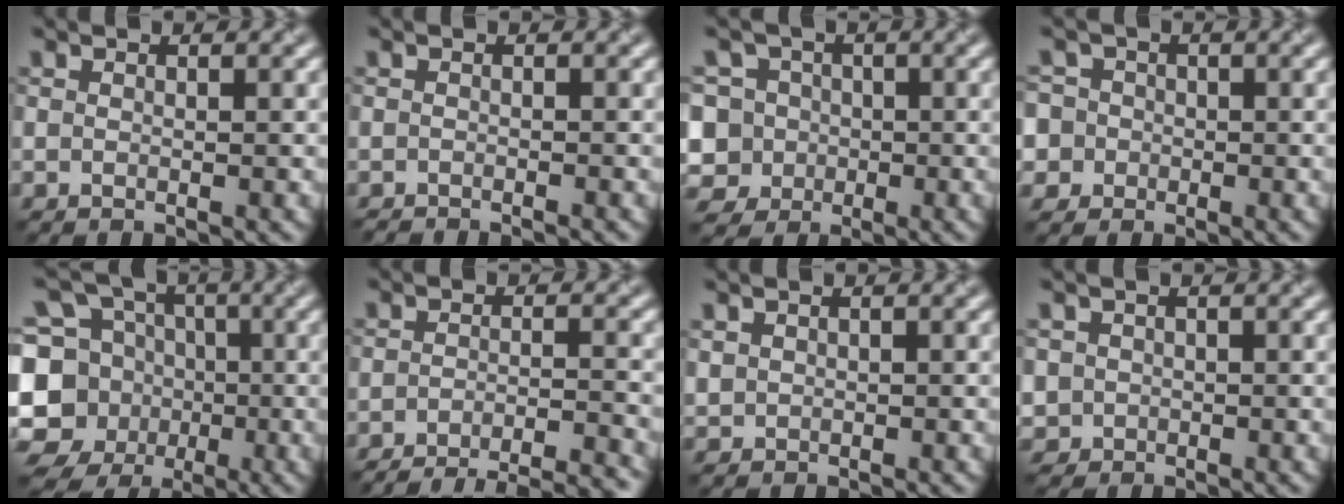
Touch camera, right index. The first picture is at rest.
{"total": 1.7, "force": [-1.7, 0.1, 0.4], "torque": [-0.001, -0.007, -0.027]}
{"total": 8.2, "force": [-1.1, 7.5, 3.1], "torque": [-0.061, 0.027, -0.061]}
{"total": 5.4, "force": [-0.6, 5.2, 1.5], "torque": [-0.028, 0.024, -0.042]}
{"total": 11.9, "force": [-3.3, 10.4, 4.5], "torque": [-0.110, -0.006, -0.065]}
{"total": 11.4, "force": [-10.0, 3.1, 4.5], "torque": [-0.035, 0.000, -0.112]}
{"total": 0.9, "force": [0.4, 0.8, 0.1], "torque": [-0.004, -0.002, 0.013]}
{"total": 1.4, "force": [0.0, 1.4, 0.0], "torque": [0.009, -0.004, 0.003]}